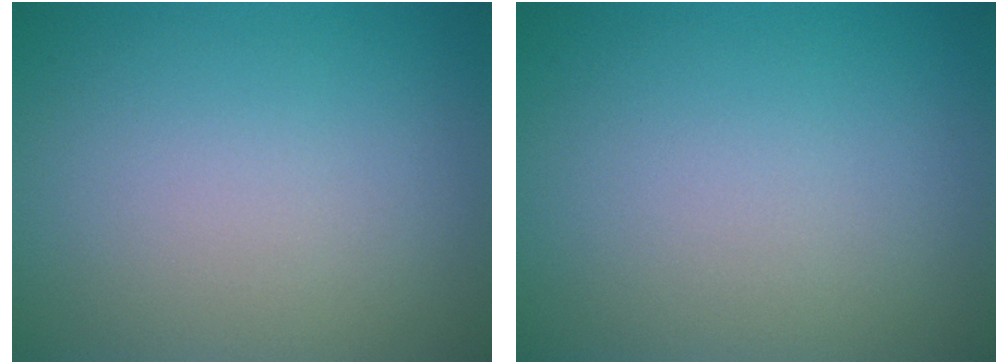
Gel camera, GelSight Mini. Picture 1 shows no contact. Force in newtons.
{"total": 0.0}